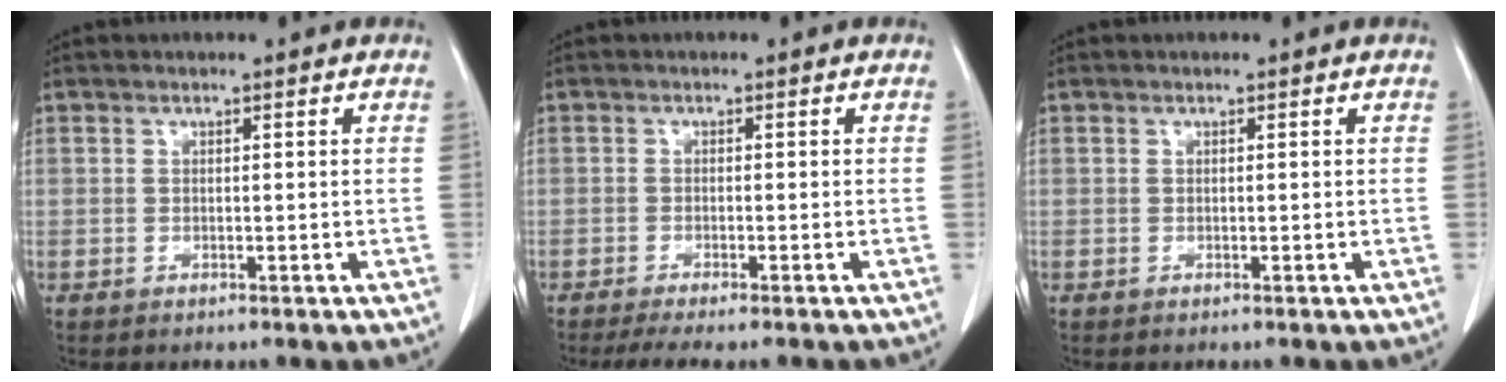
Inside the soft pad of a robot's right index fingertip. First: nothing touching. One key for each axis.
{"total": 5.5, "fx": -4.5, "fy": 0.8, "fz": 3.0, "tx": -0.039, "ty": -0.010, "tz": -0.068}
{"total": 0.0}